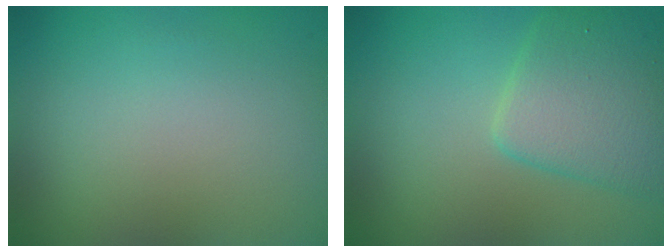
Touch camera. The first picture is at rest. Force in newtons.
{"total": 4.8, "press": 4.8, "slide": 0.1}